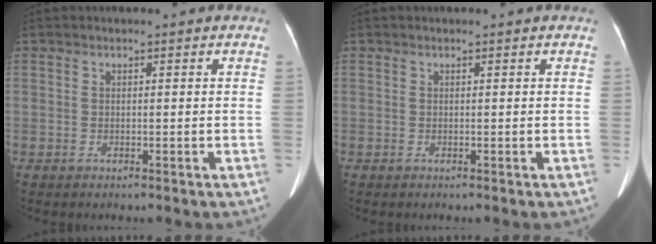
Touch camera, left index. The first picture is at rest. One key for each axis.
{"total": 0.0}